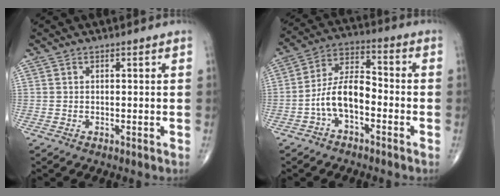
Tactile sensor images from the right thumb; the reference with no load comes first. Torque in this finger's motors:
{"motor_torque": [0.22, -0.02, 1.02, -0.44, 0.23]}